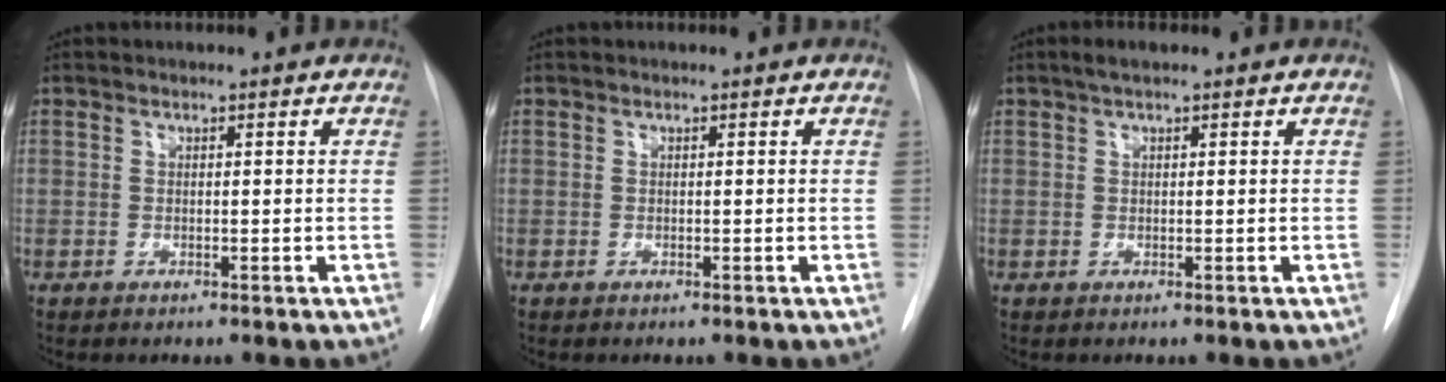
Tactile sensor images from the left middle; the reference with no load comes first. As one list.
[{"total": 0.0}, {"total": 1.6, "force": [1.1, 0.4, 1.1], "torque": [-0.022, 0.014, 0.019]}]